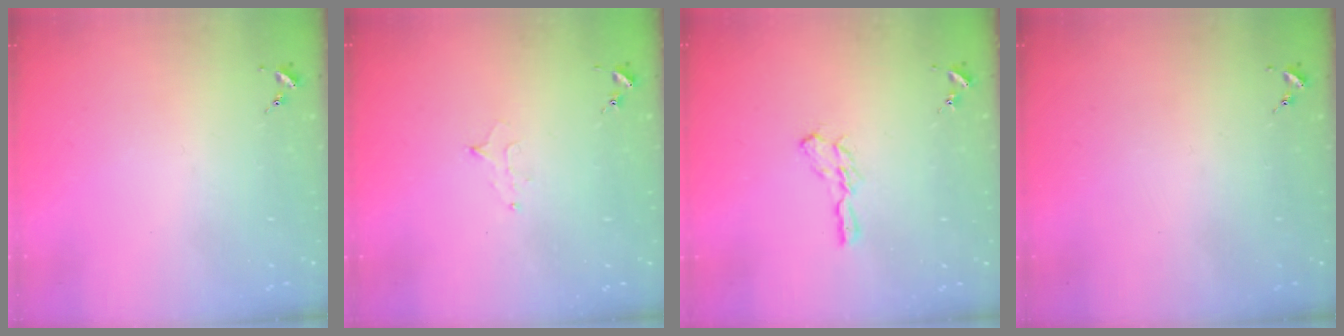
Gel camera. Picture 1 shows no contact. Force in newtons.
{"total": 5.8, "press": 5.7, "slide": 0.6}
{"total": 5.7, "press": 5.7, "slide": 0.4}
{"total": 0.0}